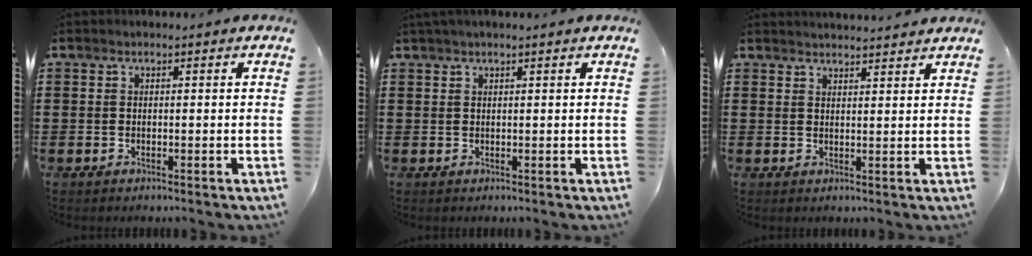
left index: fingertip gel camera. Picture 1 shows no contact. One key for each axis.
{"total": 1.0, "fx": 0.7, "fy": -0.2, "fz": 0.7, "tx": -0.013, "ty": -0.001, "tz": 0.013}
{"total": 2.0, "fx": 2.0, "fy": -0.3, "fz": -0.1, "tx": -0.003, "ty": -0.005, "tz": 0.039}